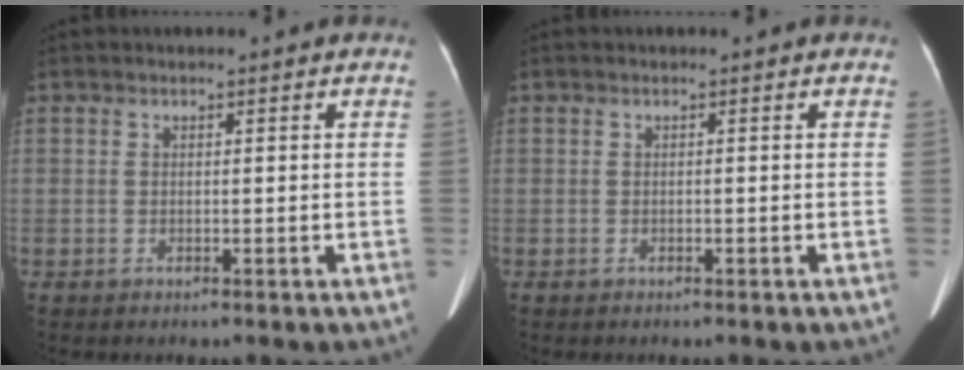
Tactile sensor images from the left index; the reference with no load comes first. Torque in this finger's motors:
{"motor_torque": [0.16, -0.14, 0.00, -0.01]}